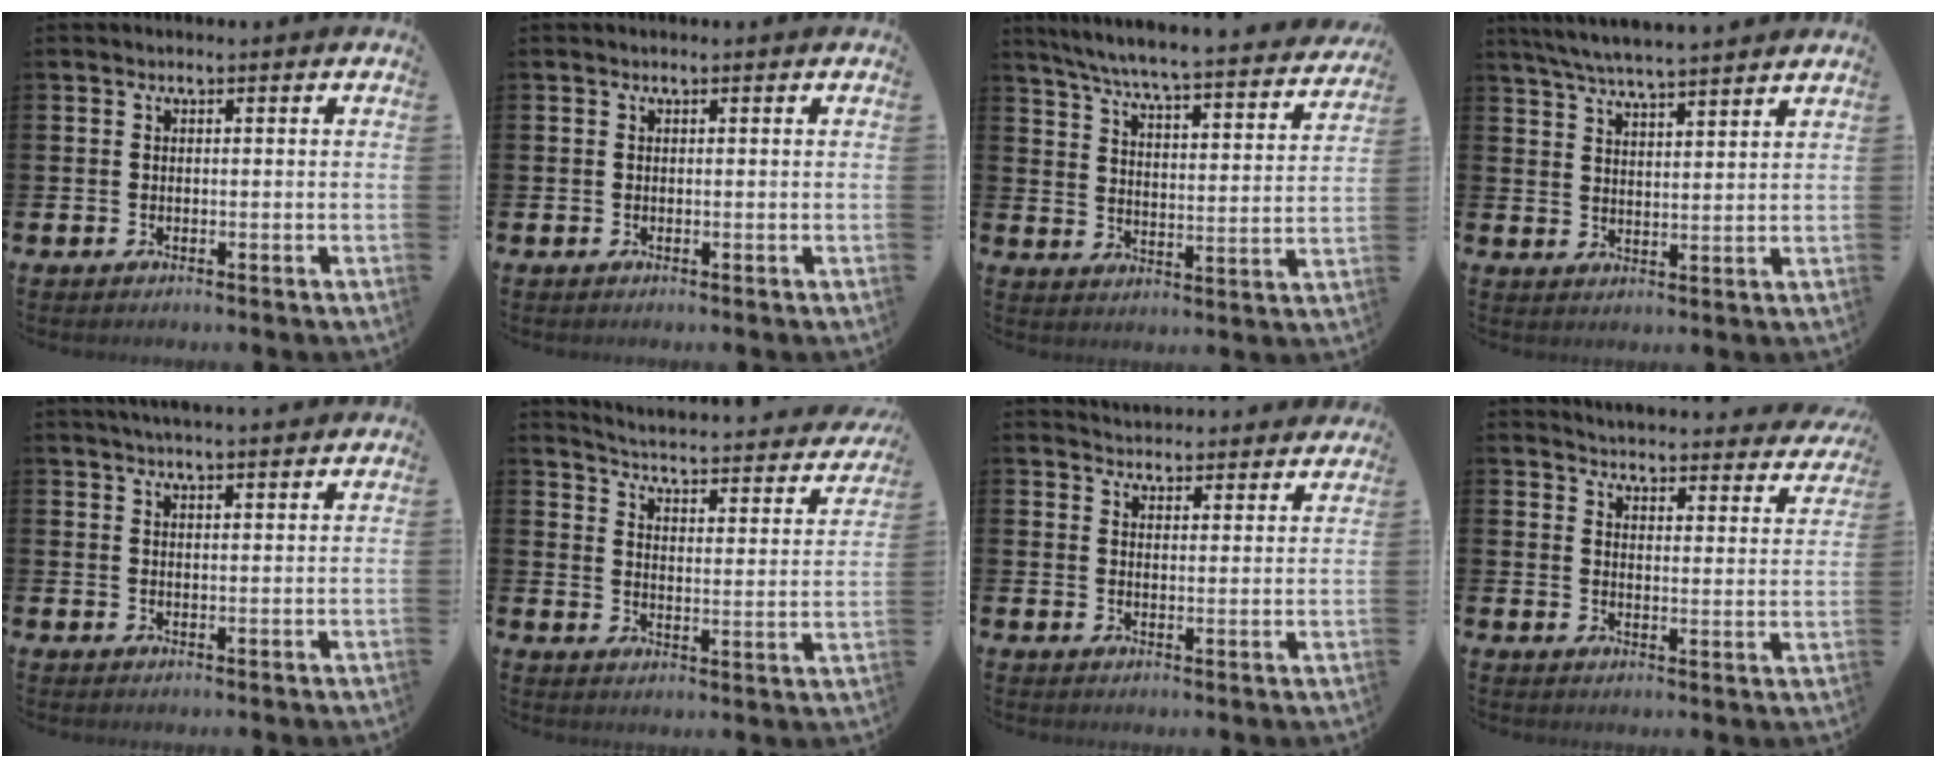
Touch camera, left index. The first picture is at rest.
{"total": 0.0}
{"total": 6.4, "force": [5.9, 0.1, 2.6], "torque": [-0.076, -0.051, 0.095]}
{"total": 6.0, "force": [5.9, -0.1, 1.3], "torque": [-0.045, -0.031, 0.105]}
{"total": 3.3, "force": [3.2, -0.2, 0.7], "torque": [-0.018, -0.009, 0.058]}
{"total": 3.3, "force": [3.1, 0.4, 1.0], "torque": [-0.040, -0.038, 0.042]}
{"total": 4.4, "force": [4.4, 0.5, -0.2], "torque": [-0.003, -0.032, 0.078]}
{"total": 4.5, "force": [4.4, 0.3, 0.3], "torque": [-0.019, -0.042, 0.073]}